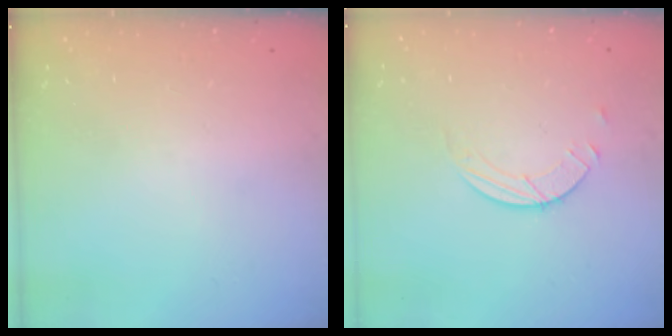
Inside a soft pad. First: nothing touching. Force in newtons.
{"total": 2.6, "press": 2.6, "slide": 0.3}